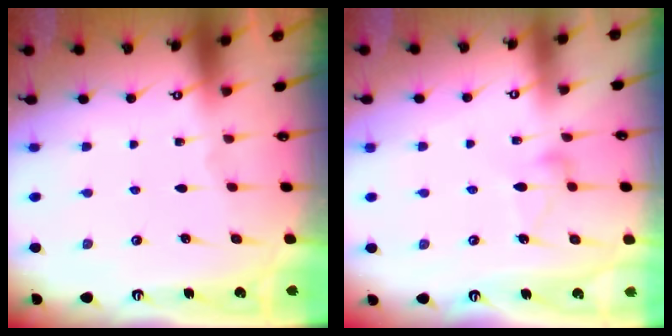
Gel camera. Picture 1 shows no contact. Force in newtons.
{"total": 10.1, "press": 10.1, "slide": 0.5}